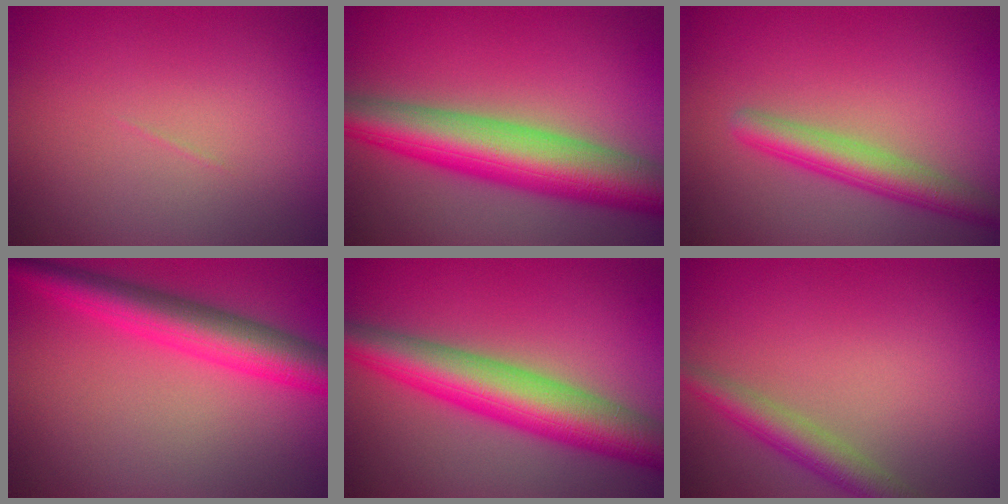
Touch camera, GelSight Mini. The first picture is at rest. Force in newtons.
{"total": 9.9, "press": 9.9, "slide": 0.4}
{"total": 4.0, "press": 4.0, "slide": 0.1}
{"total": 6.2, "press": 6.2, "slide": 0.1}
{"total": 8.6, "press": 8.6, "slide": 0.0}
{"total": 3.5, "press": 3.5, "slide": 0.1}